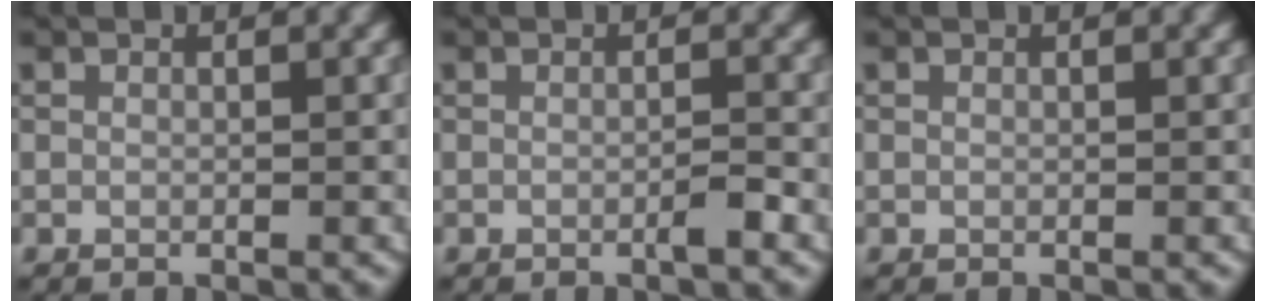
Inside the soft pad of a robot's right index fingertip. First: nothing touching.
{"total": 1.2, "force": [-0.6, 0.0, 1.0], "torque": [-0.016, 0.003, -0.013]}
{"total": 0.0}